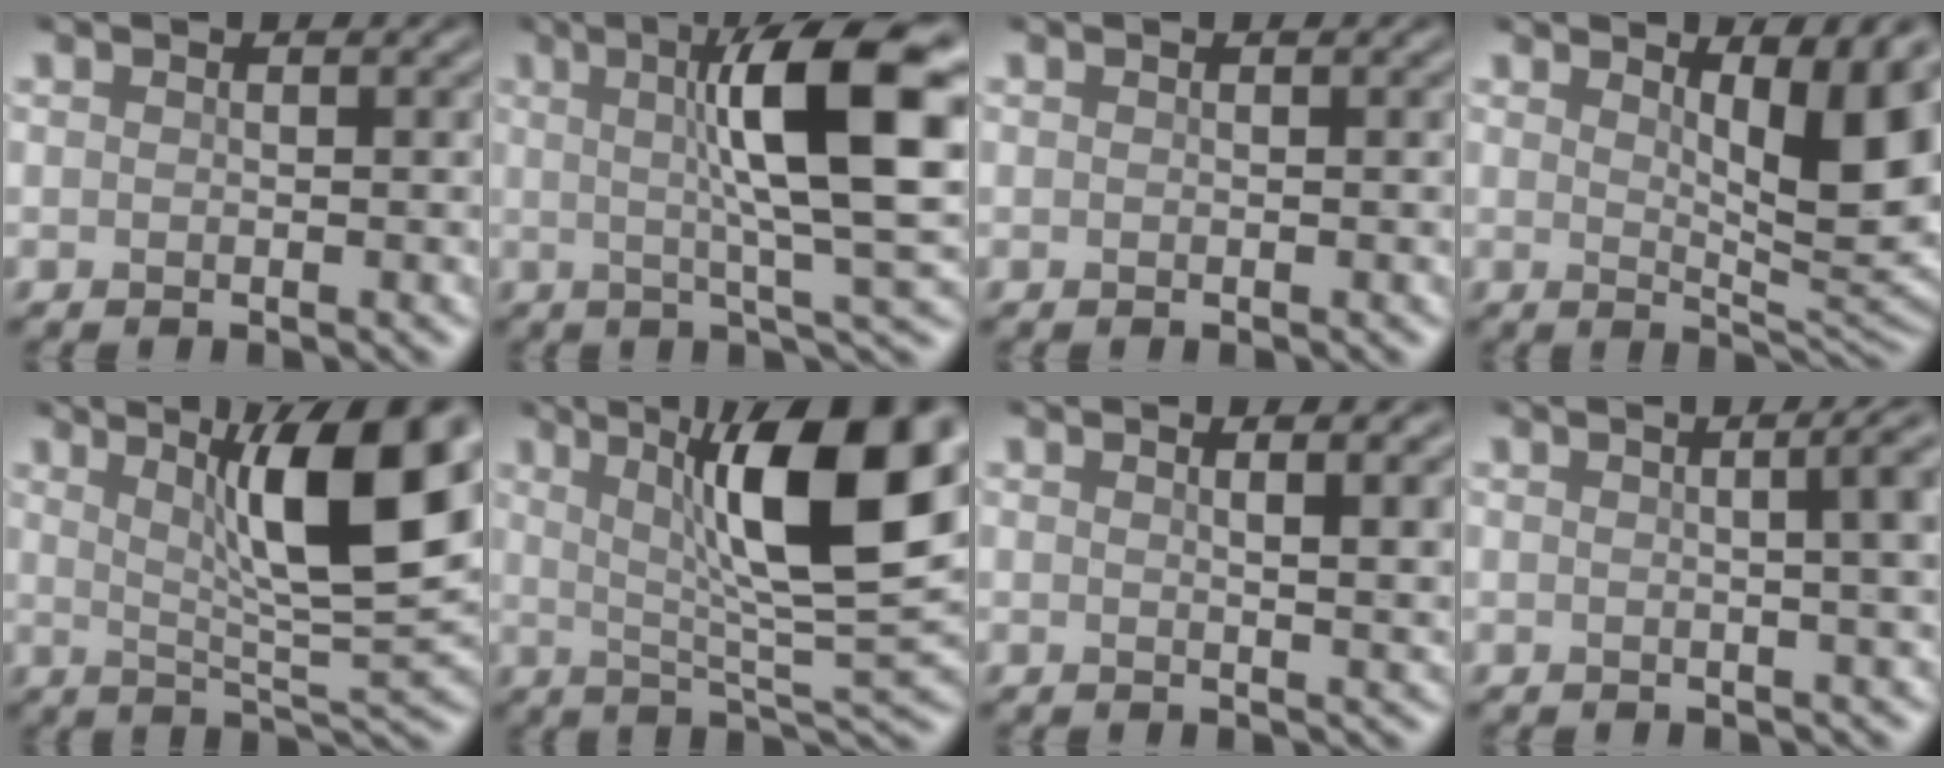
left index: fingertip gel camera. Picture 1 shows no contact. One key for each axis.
{"total": 11.4, "fx": 2.3, "fy": 2.1, "fz": 11.0, "tx": -0.142, "ty": 0.009, "tz": 0.032}
{"total": 0.0}
{"total": 8.3, "fx": 3.2, "fy": 2.1, "fz": 7.4, "tx": -0.096, "ty": -0.004, "tz": 0.056}
{"total": 10.5, "fx": 3.2, "fy": 2.2, "fz": 9.7, "tx": -0.135, "ty": 0.000, "tz": 0.057}
{"total": 12.6, "fx": 3.5, "fy": 2.9, "fz": 11.7, "tx": -0.172, "ty": 0.009, "tz": 0.058}
{"total": 3.8, "fx": 1.4, "fy": 1.1, "fz": 3.3, "tx": -0.029, "ty": 0.004, "tz": 0.016}
{"total": 6.8, "fx": 1.0, "fy": 3.0, "fz": 6.1, "tx": -0.018, "ty": 0.031, "tz": -0.002}